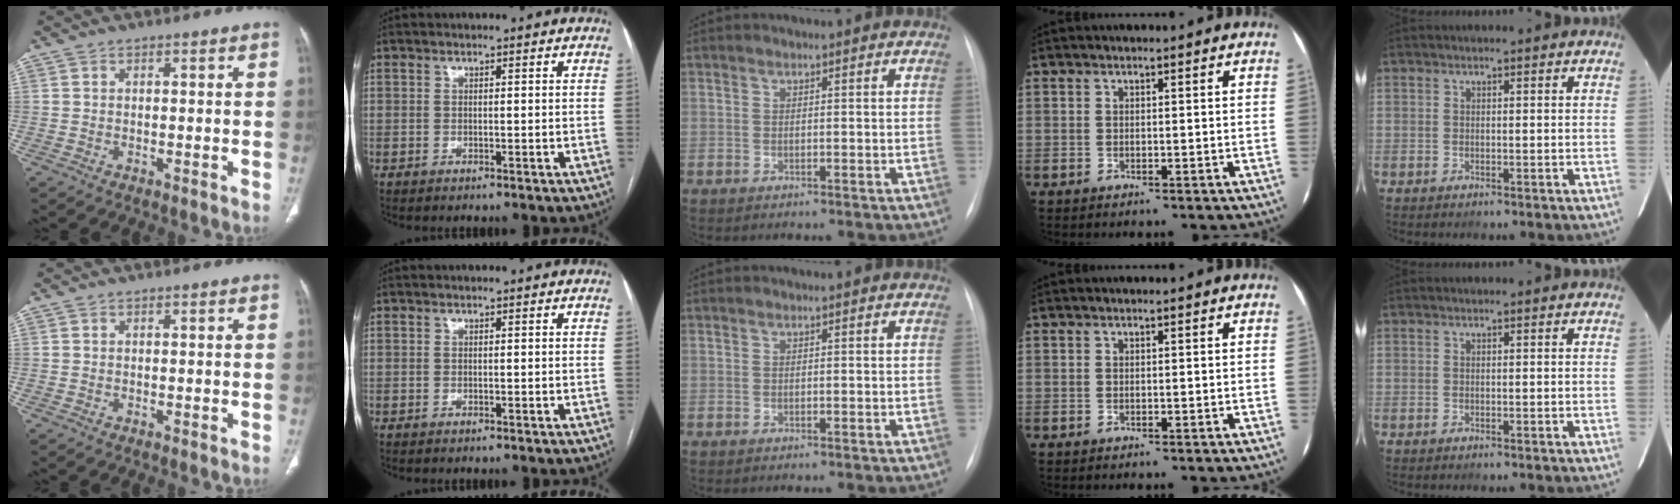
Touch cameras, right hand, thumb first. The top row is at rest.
{}